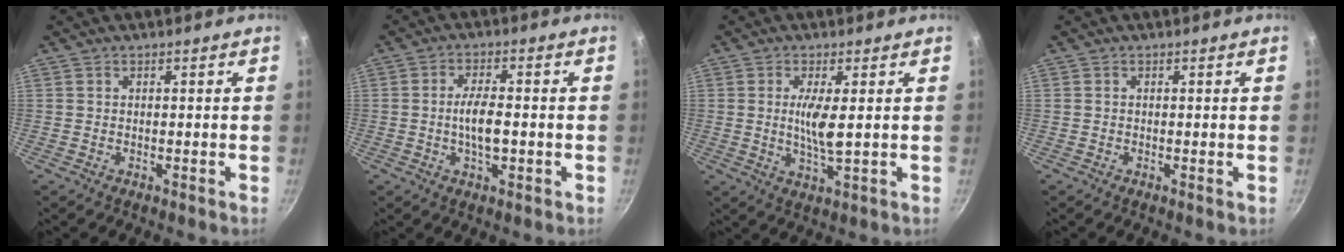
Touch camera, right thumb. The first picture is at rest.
{"total": 6.3, "force": [-0.8, 2.6, 5.6], "torque": [-0.096, 0.011, -0.016]}
{"total": 6.1, "force": [0.7, 1.2, 5.9], "torque": [-0.122, -0.011, 0.017]}
{"total": 0.0}